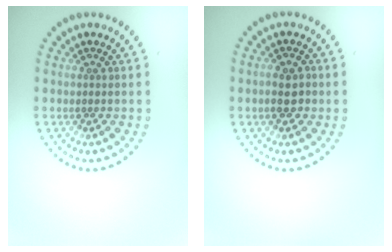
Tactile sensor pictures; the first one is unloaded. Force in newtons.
{"total": 2.4, "press": 2.4, "slide": 0.4}